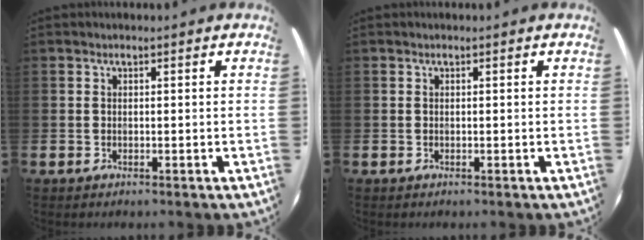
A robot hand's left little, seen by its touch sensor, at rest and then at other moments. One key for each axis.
{"total": 0.0}